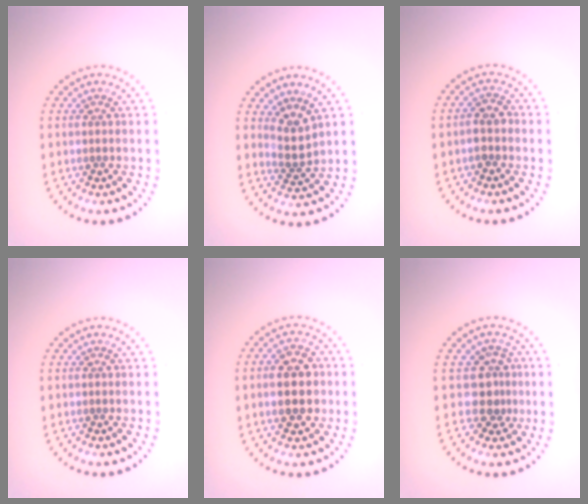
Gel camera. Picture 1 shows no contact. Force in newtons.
{"total": 2.4, "press": 1.8, "slide": 1.5}
{"total": 1.8, "press": 1.7, "slide": 0.8}
{"total": 0.0}
{"total": 4.6, "press": 4.6, "slide": 0.3}
{"total": 2.6, "press": 2.0, "slide": 1.8}